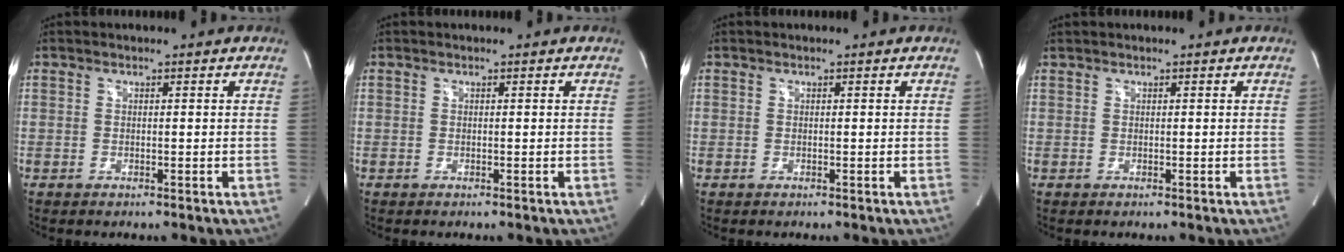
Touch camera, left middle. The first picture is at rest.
{"total": 0.0}
{"total": 0.0}
{"total": 0.0}